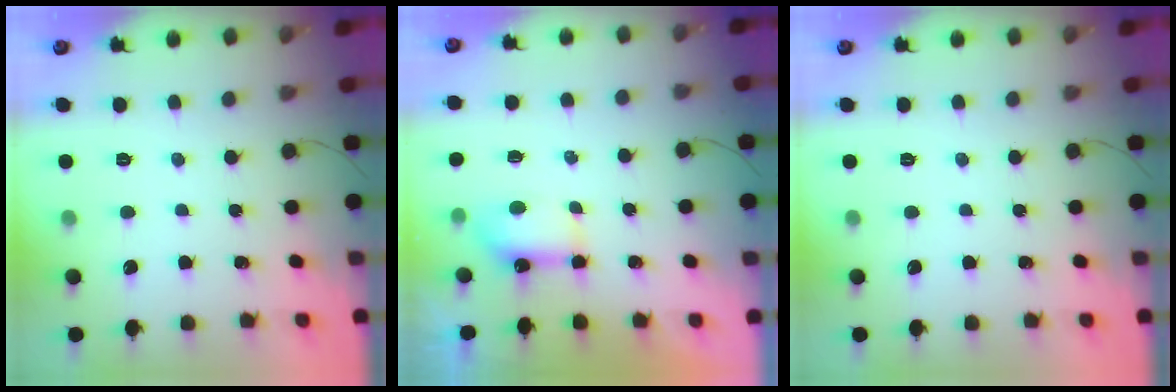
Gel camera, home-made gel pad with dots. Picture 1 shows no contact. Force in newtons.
{"total": 4.7, "press": 4.7, "slide": 0.8}
{"total": 0.0}